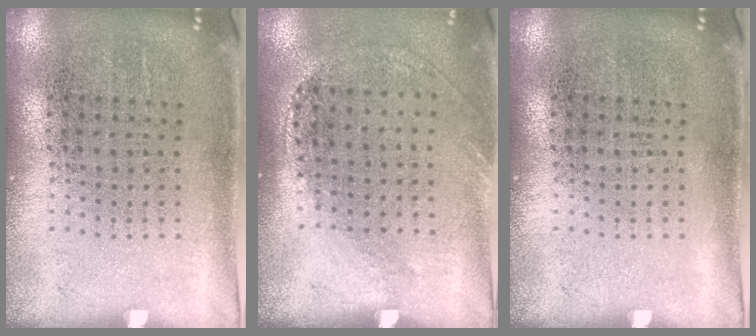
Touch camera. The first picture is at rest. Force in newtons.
{"total": 1.3, "press": 1.0, "slide": 0.9}
{"total": 0.0}